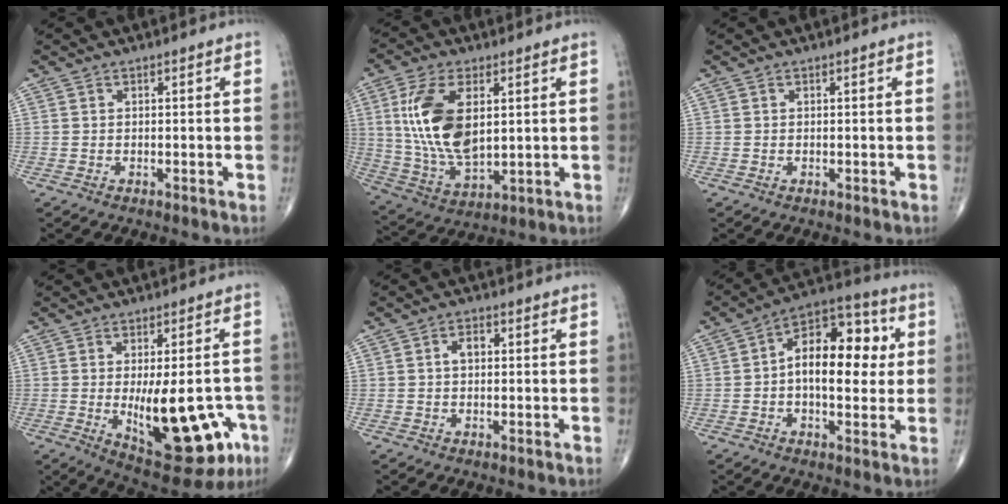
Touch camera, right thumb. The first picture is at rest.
{"total": 15.5, "force": [3.4, 8.0, 12.9], "torque": [-0.252, -0.016, 0.073]}
{"total": 0.0}
{"total": 18.1, "force": [-4.5, 7.7, 15.8], "torque": [-0.181, -0.002, -0.038]}
{"total": 2.5, "force": [0.2, 1.6, 1.9], "torque": [-0.028, 0.010, 0.001]}
{"total": 15.5, "force": [1.3, 8.5, 12.9], "torque": [-0.162, 0.029, 0.009]}